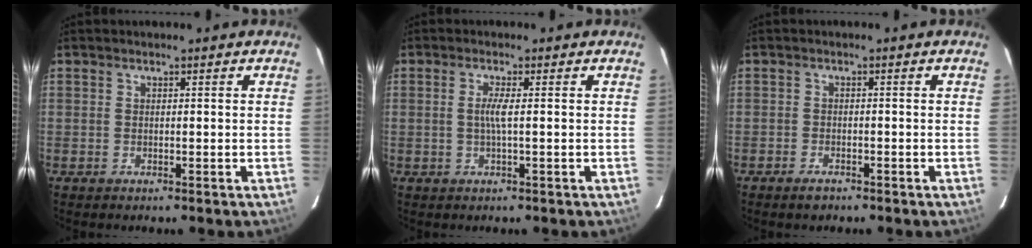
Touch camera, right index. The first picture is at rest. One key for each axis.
{"total": 2.3, "fx": -0.1, "fy": -0.3, "fz": 2.3, "tx": -0.044, "ty": -0.001, "tz": -0.004}
{"total": 2.1, "fx": -1.7, "fy": 0.9, "fz": 0.8, "tx": -0.023, "ty": 0.001, "tz": -0.030}